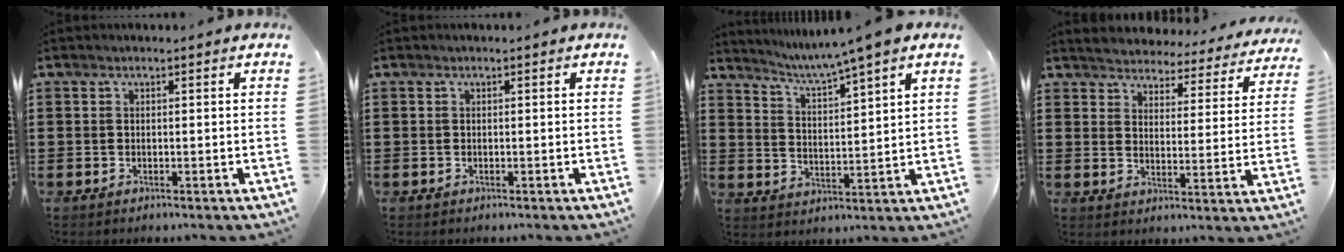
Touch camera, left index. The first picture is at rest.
{"total": 0.0}
{"total": 4.4, "force": [3.7, -1.5, 1.9], "torque": [-0.053, -0.032, 0.056]}
{"total": 3.9, "force": [3.9, -0.1, -0.3], "torque": [-0.020, -0.038, 0.062]}